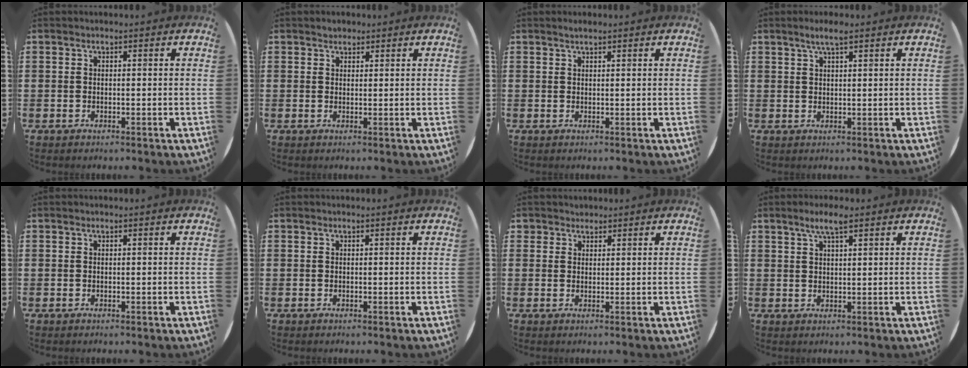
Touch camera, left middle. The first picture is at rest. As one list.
[{"total": 1.3, "force": [1.2, 0.5, 0.0], "torque": [0.007, 0.000, 0.021]}, {"total": 0.9, "force": [0.8, 0.1, 0.3], "torque": [-0.005, 0.002, 0.014]}, {"total": 2.7, "force": [2.0, 0.3, 1.8], "torque": [-0.036, 0.006, 0.034]}, {"total": 0.0}, {"total": 0.0}, {"total": 1.5, "force": [1.3, 0.7, -0.1], "torque": [0.001, 0.004, 0.027]}, {"total": 3.7, "force": [2.5, 0.7, 2.6], "torque": [-0.046, 0.004, 0.041]}]